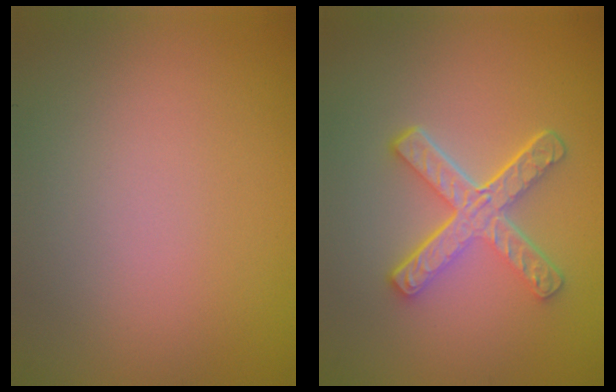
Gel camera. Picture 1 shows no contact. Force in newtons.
{"total": 5.3, "press": 3.7, "slide": 3.8}